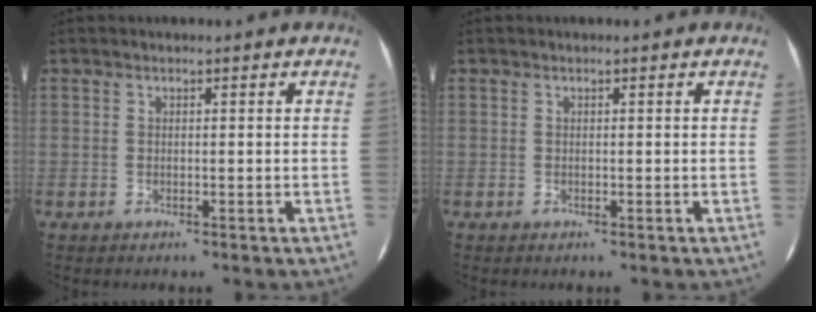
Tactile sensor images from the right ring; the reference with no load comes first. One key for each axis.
{"total": 0.0}